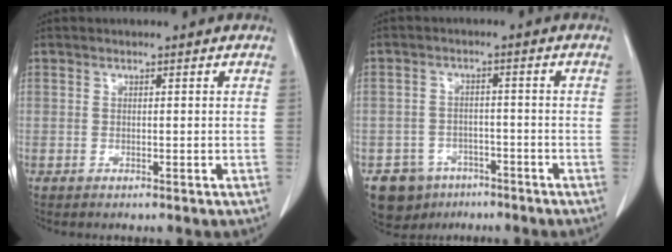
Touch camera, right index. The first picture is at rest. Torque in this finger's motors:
{"motor_torque": [-0.32, -0.01, -0.89, -0.20]}